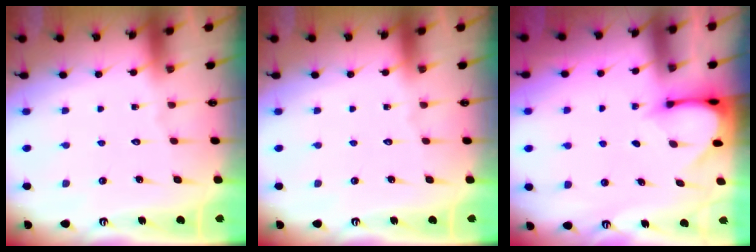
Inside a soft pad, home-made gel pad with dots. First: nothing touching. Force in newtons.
{"total": 0.0}
{"total": 3.3, "press": 3.3, "slide": 0.3}